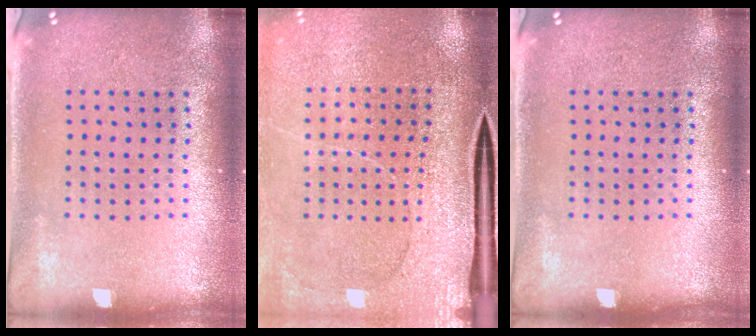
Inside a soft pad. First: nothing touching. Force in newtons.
{"total": 3.0, "press": 2.8, "slide": 1.1}
{"total": 0.0}